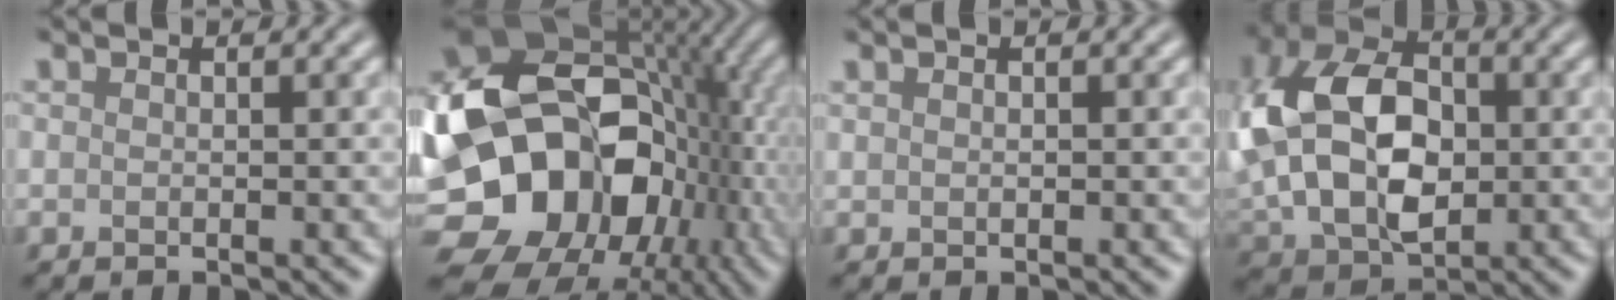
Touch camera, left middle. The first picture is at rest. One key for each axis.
{"total": 18.9, "fx": -3.5, "fy": 14.6, "fz": 11.5, "tx": -0.233, "ty": -0.001, "tz": -0.062}
{"total": 0.0}
{"total": 13.4, "fx": 0.6, "fy": 9.2, "fz": 9.8, "tx": -0.211, "ty": 0.003, "tz": 0.014}